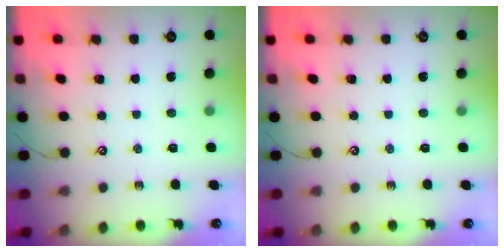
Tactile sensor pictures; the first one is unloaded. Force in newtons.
{"total": 0.0}